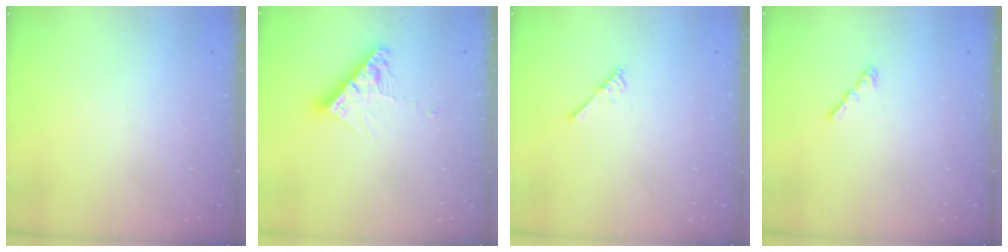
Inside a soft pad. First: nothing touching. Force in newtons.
{"total": 9.5, "press": 9.4, "slide": 0.8}
{"total": 3.0, "press": 2.9, "slide": 0.5}
{"total": 1.3, "press": 1.2, "slide": 0.6}